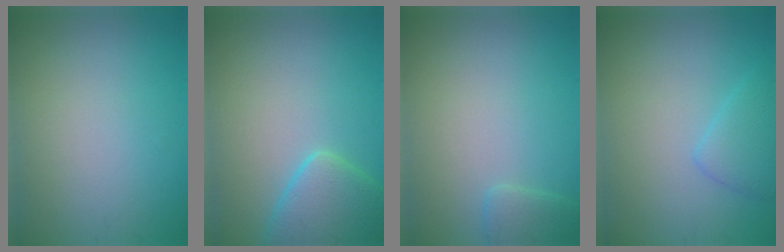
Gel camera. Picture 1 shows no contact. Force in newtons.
{"total": 5.0, "press": 5.0, "slide": 0.4}
{"total": 1.5, "press": 1.5, "slide": 0.1}
{"total": 2.3, "press": 2.3, "slide": 0.2}